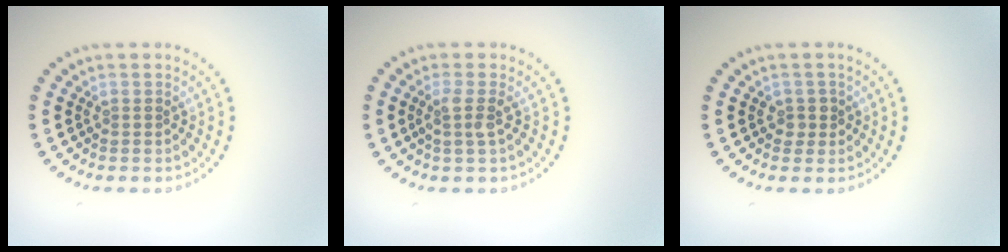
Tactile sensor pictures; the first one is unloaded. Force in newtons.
{"total": 1.7, "press": 1.3, "slide": 1.1}
{"total": 1.3, "press": 1.1, "slide": 0.7}